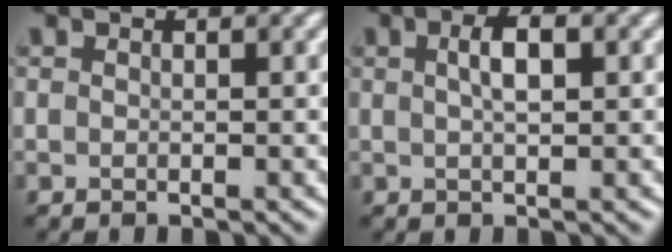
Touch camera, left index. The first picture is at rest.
{"total": 2.6, "force": [0.6, 0.9, 2.3], "torque": [-0.043, 0.006, 0.010]}